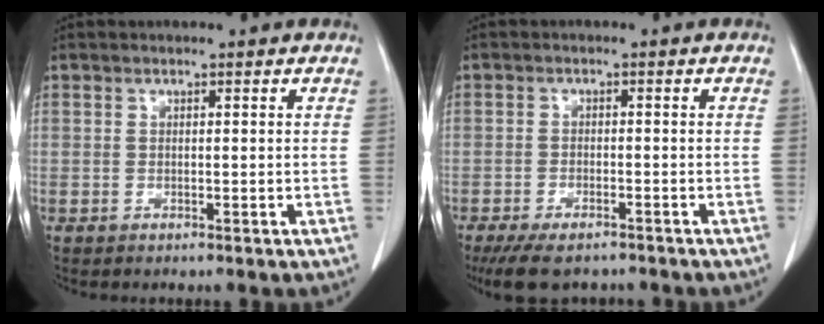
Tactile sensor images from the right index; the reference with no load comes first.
{"total": 8.2, "force": [-6.6, 2.7, 3.9], "torque": [-0.058, -0.009, -0.101]}